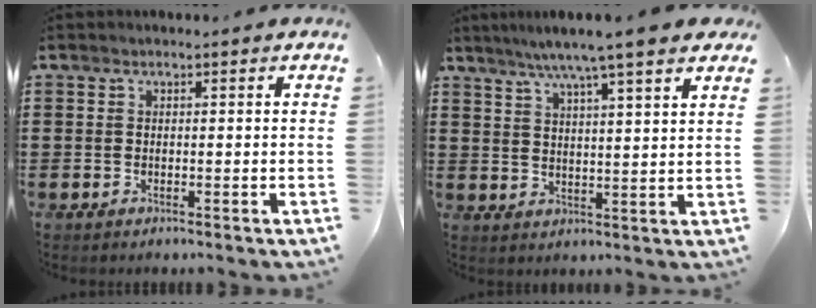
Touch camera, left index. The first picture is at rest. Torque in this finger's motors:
{"motor_torque": [2.14, 0.00, 0.27, -0.02]}